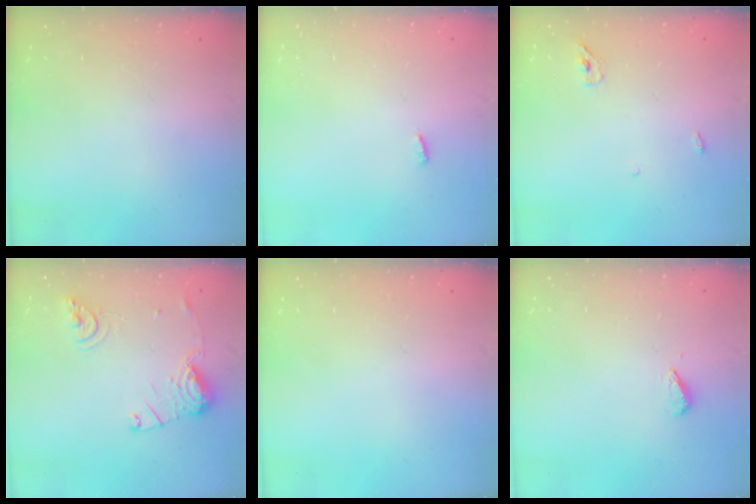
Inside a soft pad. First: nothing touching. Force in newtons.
{"total": 3.0, "press": 2.9, "slide": 0.8}
{"total": 3.7, "press": 3.6, "slide": 1.0}
{"total": 12.9, "press": 12.8, "slide": 1.5}
{"total": 0.0}
{"total": 3.0, "press": 2.9, "slide": 0.6}